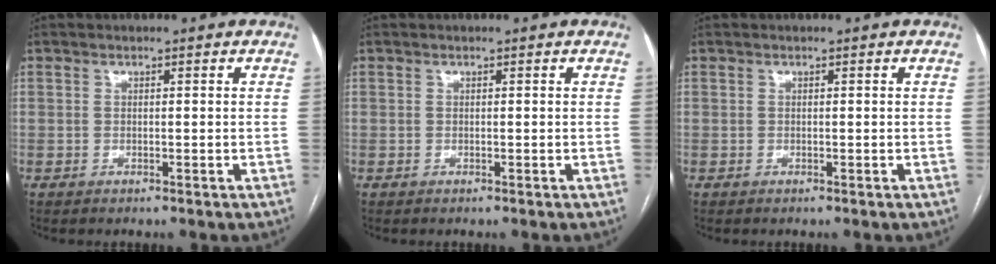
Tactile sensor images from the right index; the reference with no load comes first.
{"total": 0.0}
{"total": 0.0}